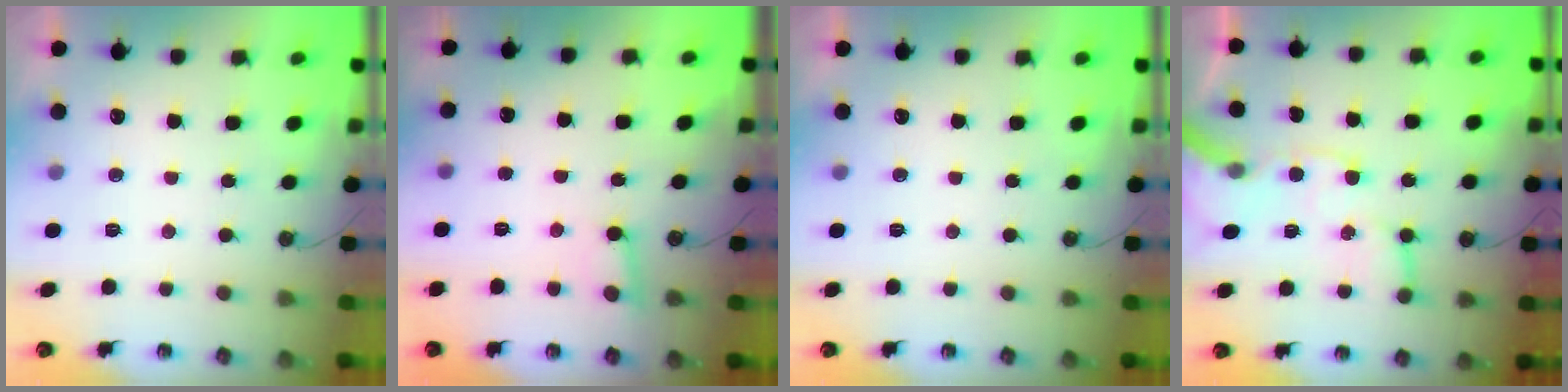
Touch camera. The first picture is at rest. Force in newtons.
{"total": 3.4, "press": 3.4, "slide": 0.4}
{"total": 0.0}
{"total": 15.9, "press": 15.7, "slide": 2.6}